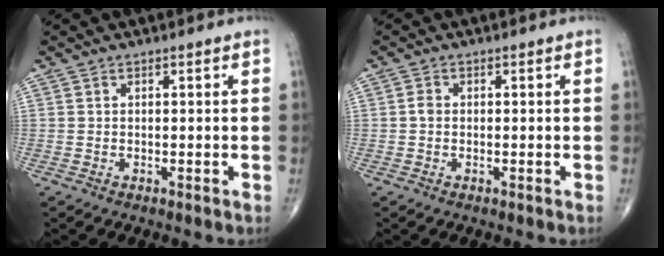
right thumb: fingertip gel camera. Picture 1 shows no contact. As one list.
[{"total": 1.2, "force": [-0.1, 0.9, 0.7], "torque": [-0.009, 0.002, -0.005]}]